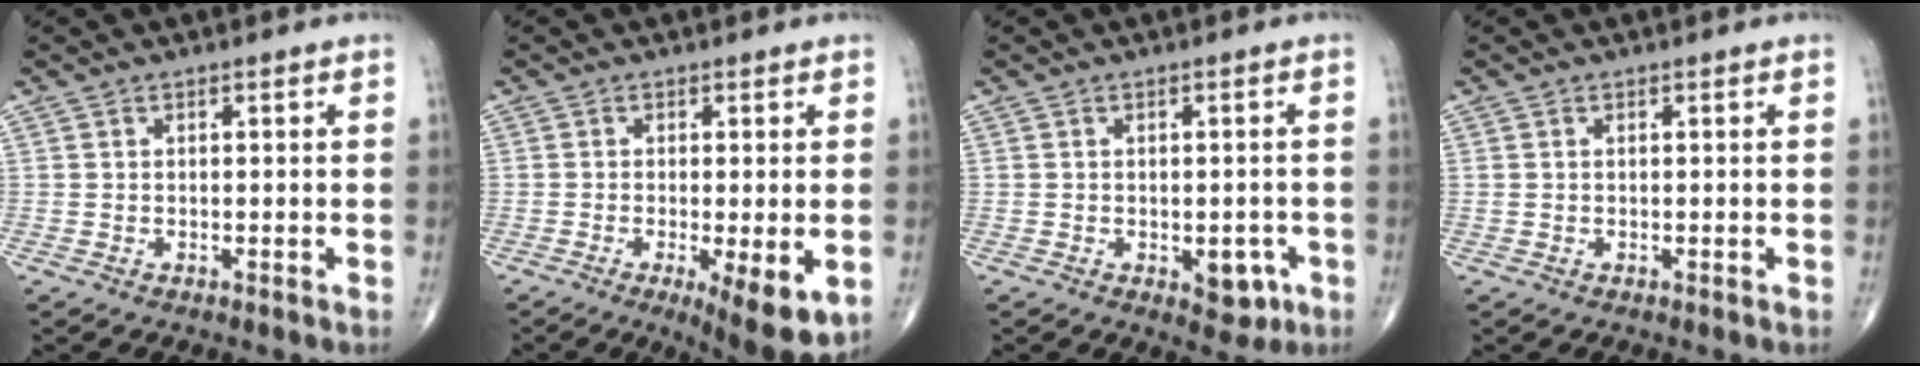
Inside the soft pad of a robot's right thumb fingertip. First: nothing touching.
{"total": 8.9, "force": [-2.6, 2.4, 8.2], "torque": [-0.119, -0.023, -0.037]}
{"total": 4.9, "force": [-1.7, 2.8, 3.6], "torque": [-0.019, 0.003, -0.015]}
{"total": 0.0}